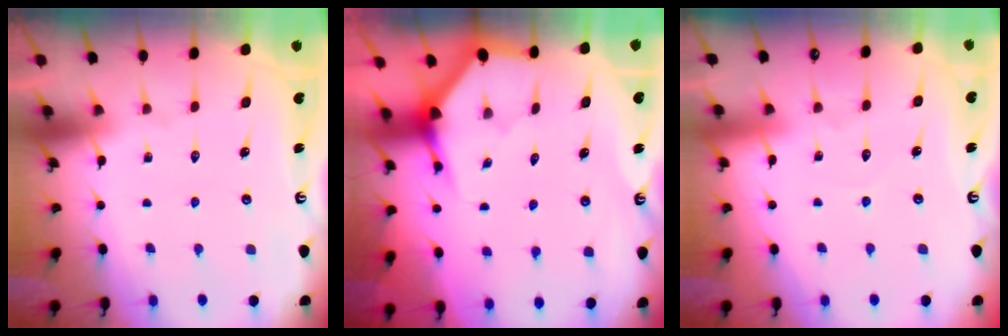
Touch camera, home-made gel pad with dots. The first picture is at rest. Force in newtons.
{"total": 3.6, "press": 3.6, "slide": 0.2}
{"total": 2.9, "press": 2.9, "slide": 0.3}